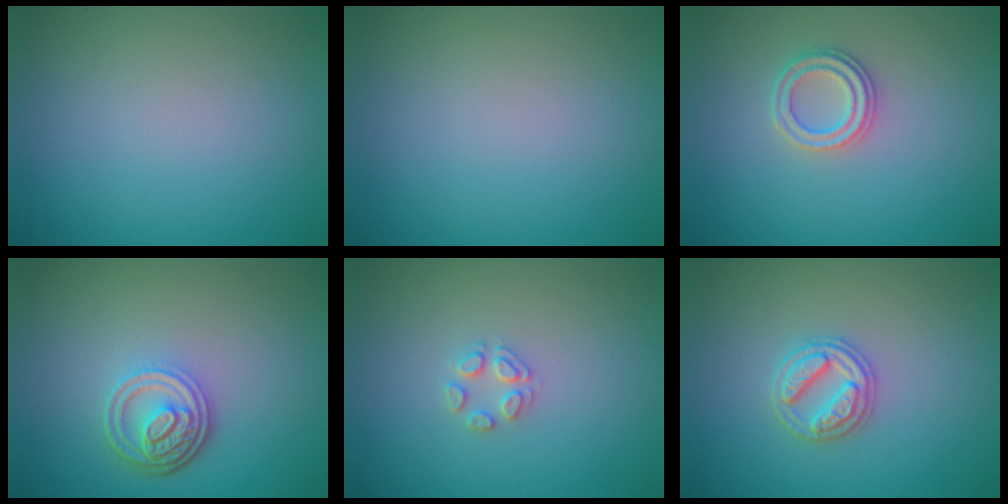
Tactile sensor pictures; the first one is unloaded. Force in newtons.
{"total": 0.0}
{"total": 2.3, "press": 2.1, "slide": 0.8}
{"total": 4.5, "press": 3.3, "slide": 3.0}
{"total": 1.7, "press": 1.6, "slide": 0.2}
{"total": 2.7, "press": 2.7, "slide": 0.3}